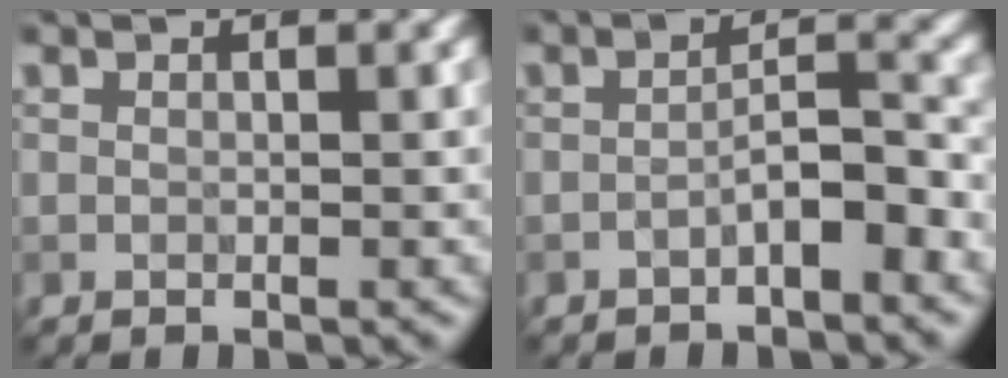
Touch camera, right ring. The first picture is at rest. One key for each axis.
{"total": 2.8, "fx": -1.5, "fy": 0.7, "fz": 2.3, "tx": -0.038, "ty": 0.013, "tz": -0.028}